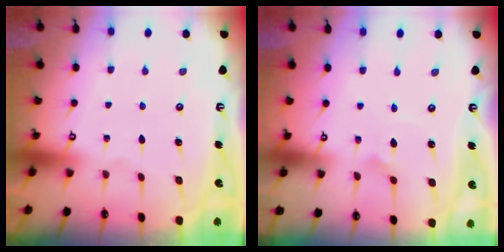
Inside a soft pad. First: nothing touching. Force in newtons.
{"total": 2.1, "press": 2.1, "slide": 0.1}